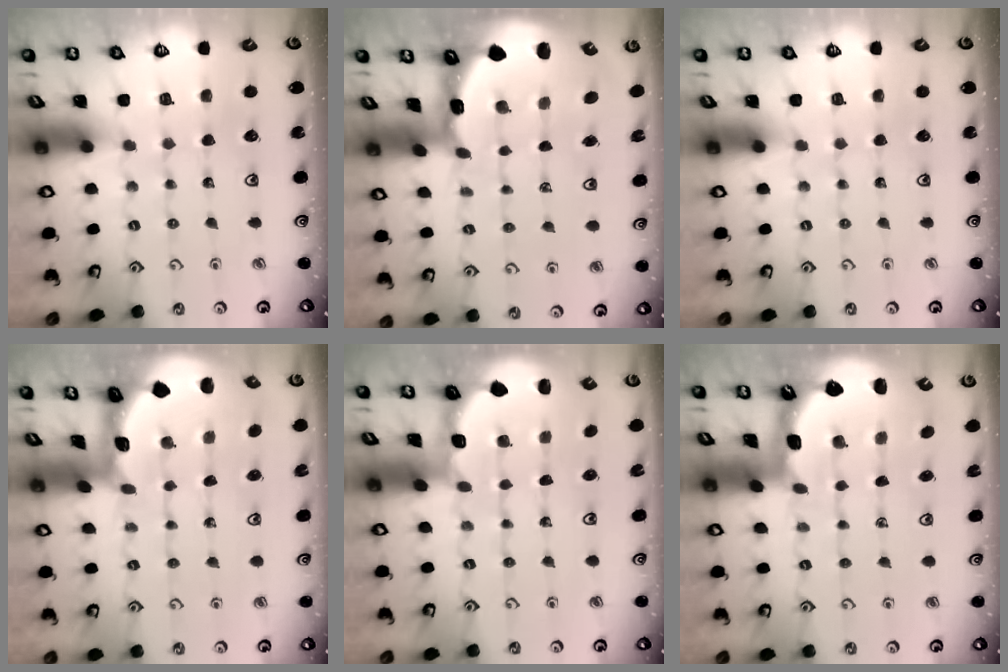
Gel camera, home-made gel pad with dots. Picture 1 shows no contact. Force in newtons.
{"total": 2.2, "press": 2.0, "slide": 1.0}
{"total": 0.0}
{"total": 2.3, "press": 2.3, "slide": 0.3}
{"total": 1.9, "press": 1.8, "slide": 0.7}
{"total": 2.5, "press": 1.7, "slide": 1.8}